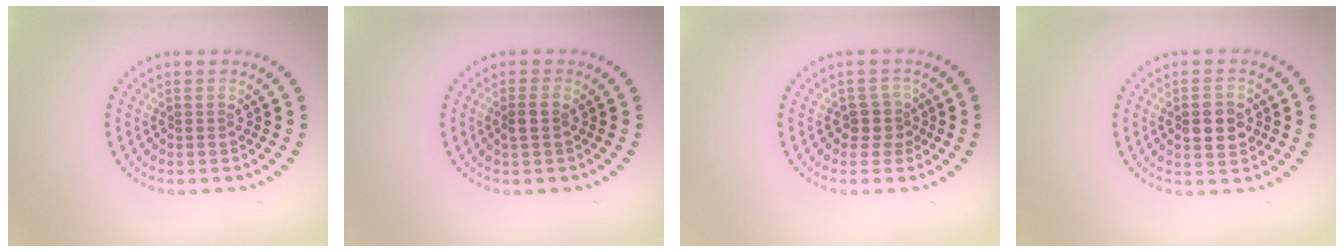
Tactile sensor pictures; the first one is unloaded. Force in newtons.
{"total": 1.3, "press": 1.1, "slide": 0.6}
{"total": 1.8, "press": 1.4, "slide": 1.1}
{"total": 2.8, "press": 2.8, "slide": 0.1}